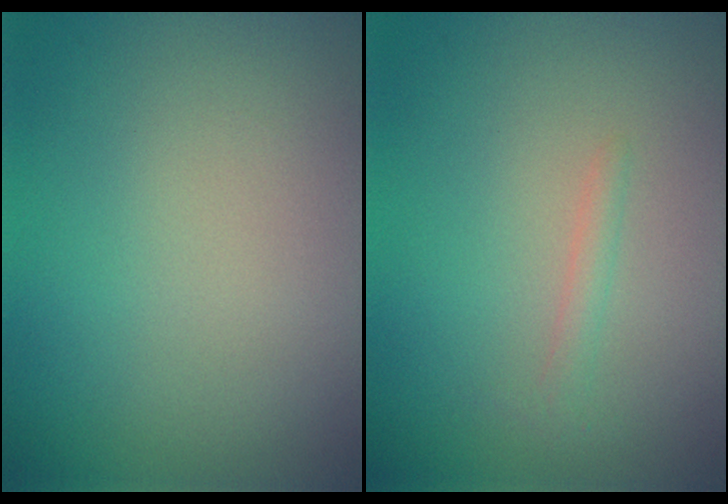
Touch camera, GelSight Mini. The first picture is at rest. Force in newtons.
{"total": 1.0, "press": 1.0, "slide": 0.0}